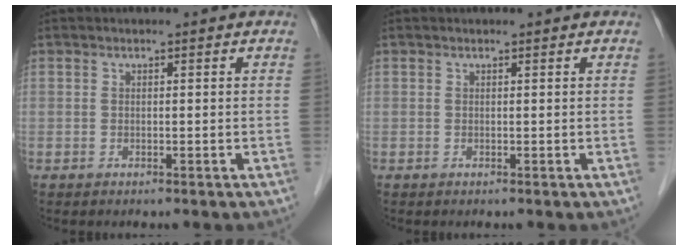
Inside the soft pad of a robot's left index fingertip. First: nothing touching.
{"total": 0.6, "force": [0.6, 0.1, 0.1], "torque": [-0.006, 0.010, 0.007]}